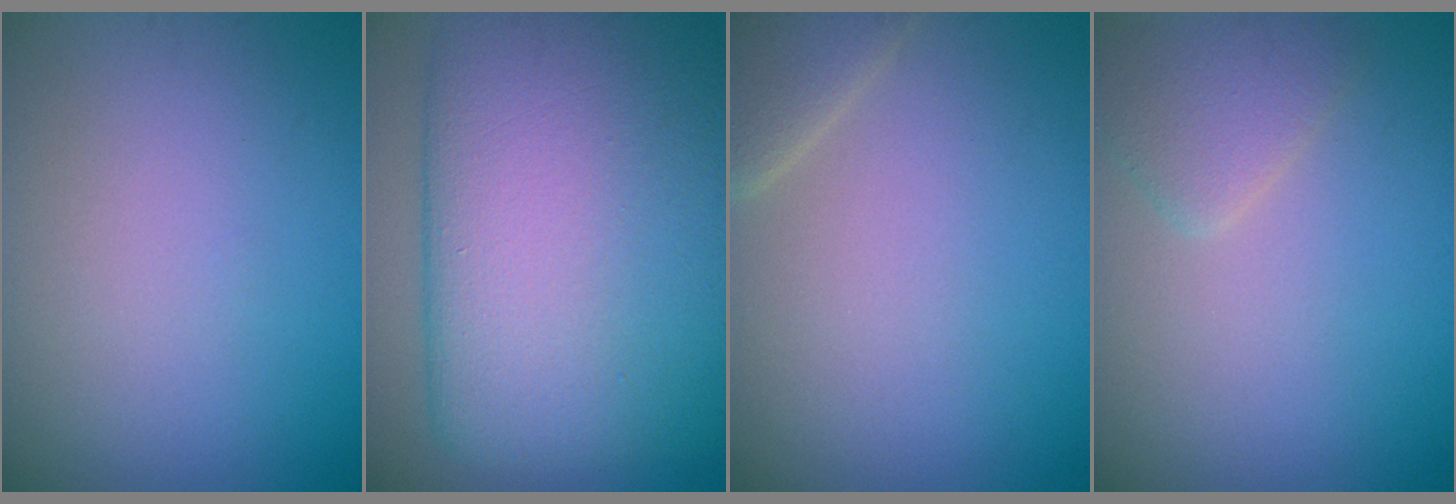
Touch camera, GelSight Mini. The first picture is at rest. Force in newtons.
{"total": 16.9, "press": 16.9, "slide": 0.9}
{"total": 2.5, "press": 2.5, "slide": 0.2}
{"total": 2.2, "press": 2.2, "slide": 0.1}